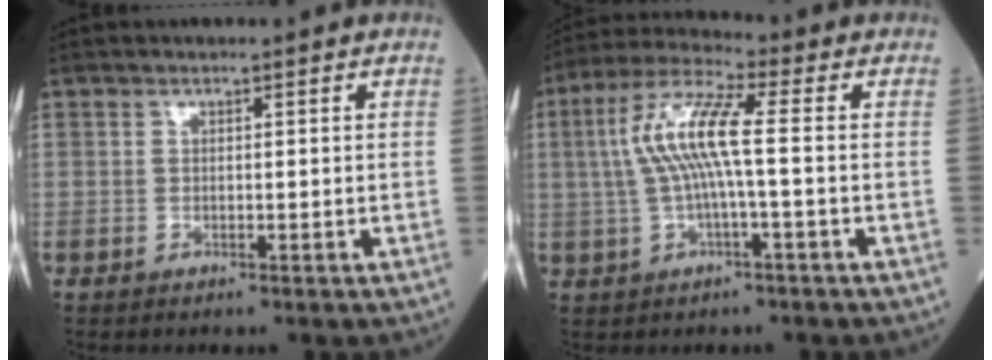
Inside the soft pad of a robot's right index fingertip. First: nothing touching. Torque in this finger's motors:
{"motor_torque": [1.49, 0.15, 0.89, 0.21]}